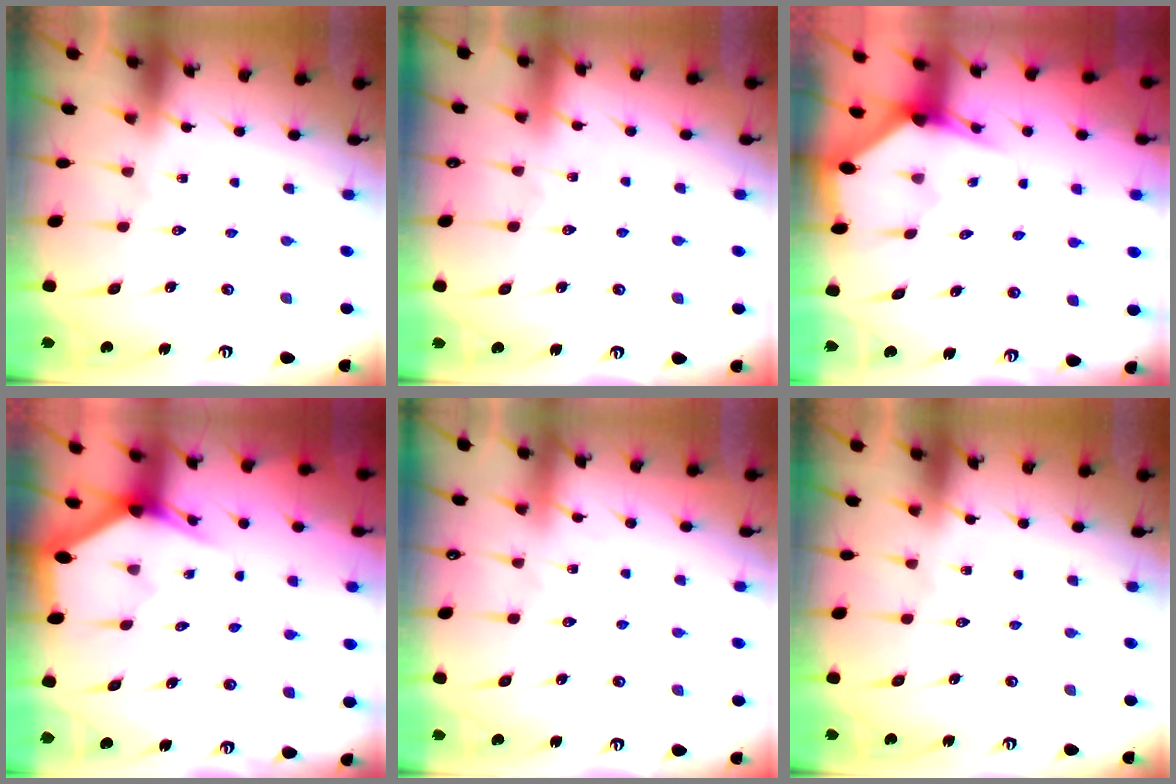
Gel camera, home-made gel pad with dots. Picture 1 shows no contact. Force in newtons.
{"total": 2.7, "press": 2.7, "slide": 0.3}
{"total": 2.7, "press": 2.7, "slide": 0.2}
{"total": 3.0, "press": 3.0, "slide": 0.1}
{"total": 3.2, "press": 3.1, "slide": 0.4}
{"total": 0.0}